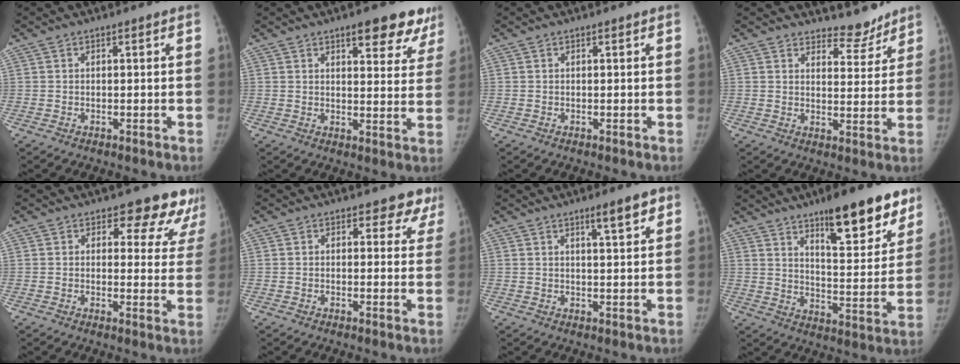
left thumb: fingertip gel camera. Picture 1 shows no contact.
{"total": 11.6, "force": [7.8, 4.4, 7.4], "torque": [-0.038, -0.036, 0.092]}
{"total": 0.0}
{"total": 6.0, "force": [5.5, 2.3, 0.6], "torque": [0.020, -0.051, 0.081]}
{"total": 10.9, "force": [9.1, 5.1, 3.1], "torque": [0.027, -0.053, 0.080]}
{"total": 5.0, "force": [3.9, 2.8, 1.2], "torque": [0.033, -0.018, 0.028]}
{"total": 5.1, "force": [3.1, 0.8, 4.0], "torque": [-0.050, -0.019, 0.047]}
{"total": 18.3, "force": [11.9, 5.5, 12.8], "torque": [-0.132, -0.067, 0.179]}